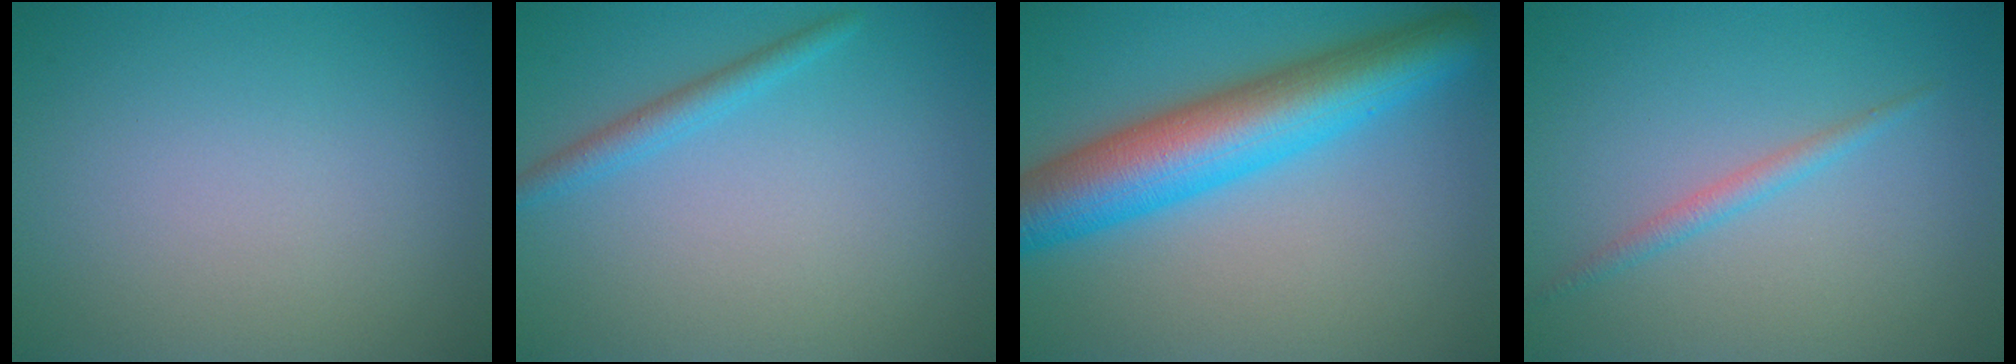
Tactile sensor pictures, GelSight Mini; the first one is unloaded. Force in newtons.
{"total": 1.8, "press": 1.8, "slide": 0.1}
{"total": 9.5, "press": 9.5, "slide": 0.2}
{"total": 1.4, "press": 1.4, "slide": 0.1}